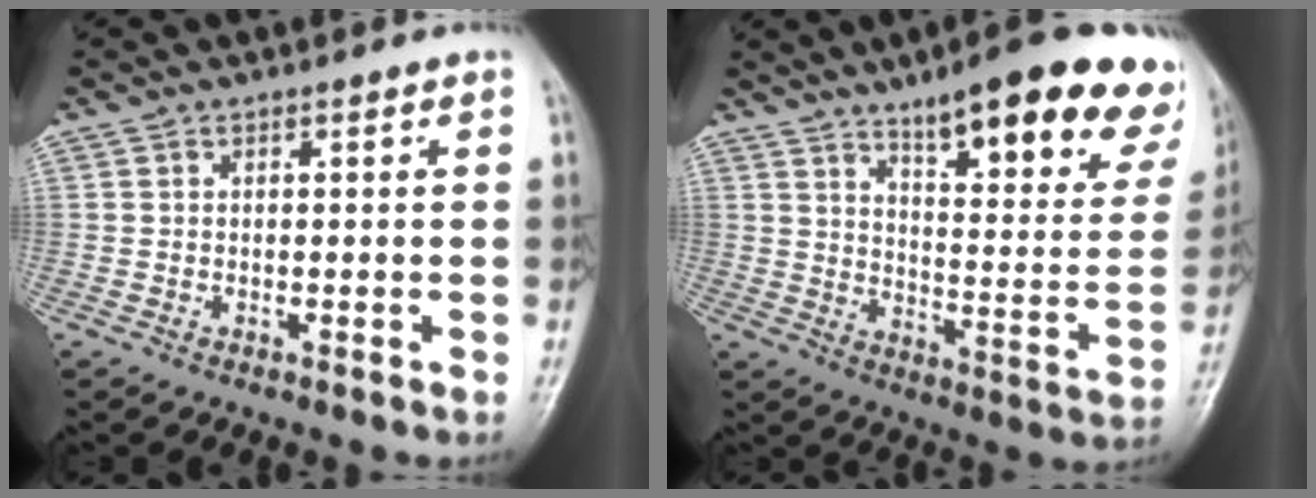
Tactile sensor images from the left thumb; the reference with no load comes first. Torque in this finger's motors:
{"motor_torque": [0.78, 0.79, 1.58, -1.19, 0.25]}